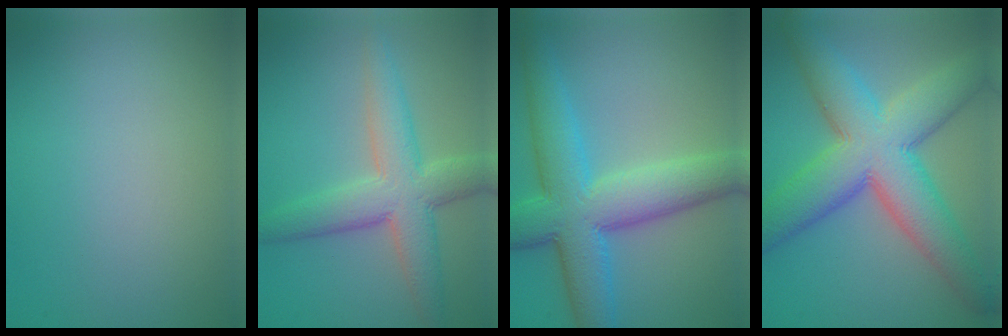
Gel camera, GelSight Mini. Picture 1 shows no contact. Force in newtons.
{"total": 6.3, "press": 6.3, "slide": 0.1}
{"total": 9.6, "press": 9.6, "slide": 0.2}
{"total": 11.2, "press": 11.2, "slide": 0.2}